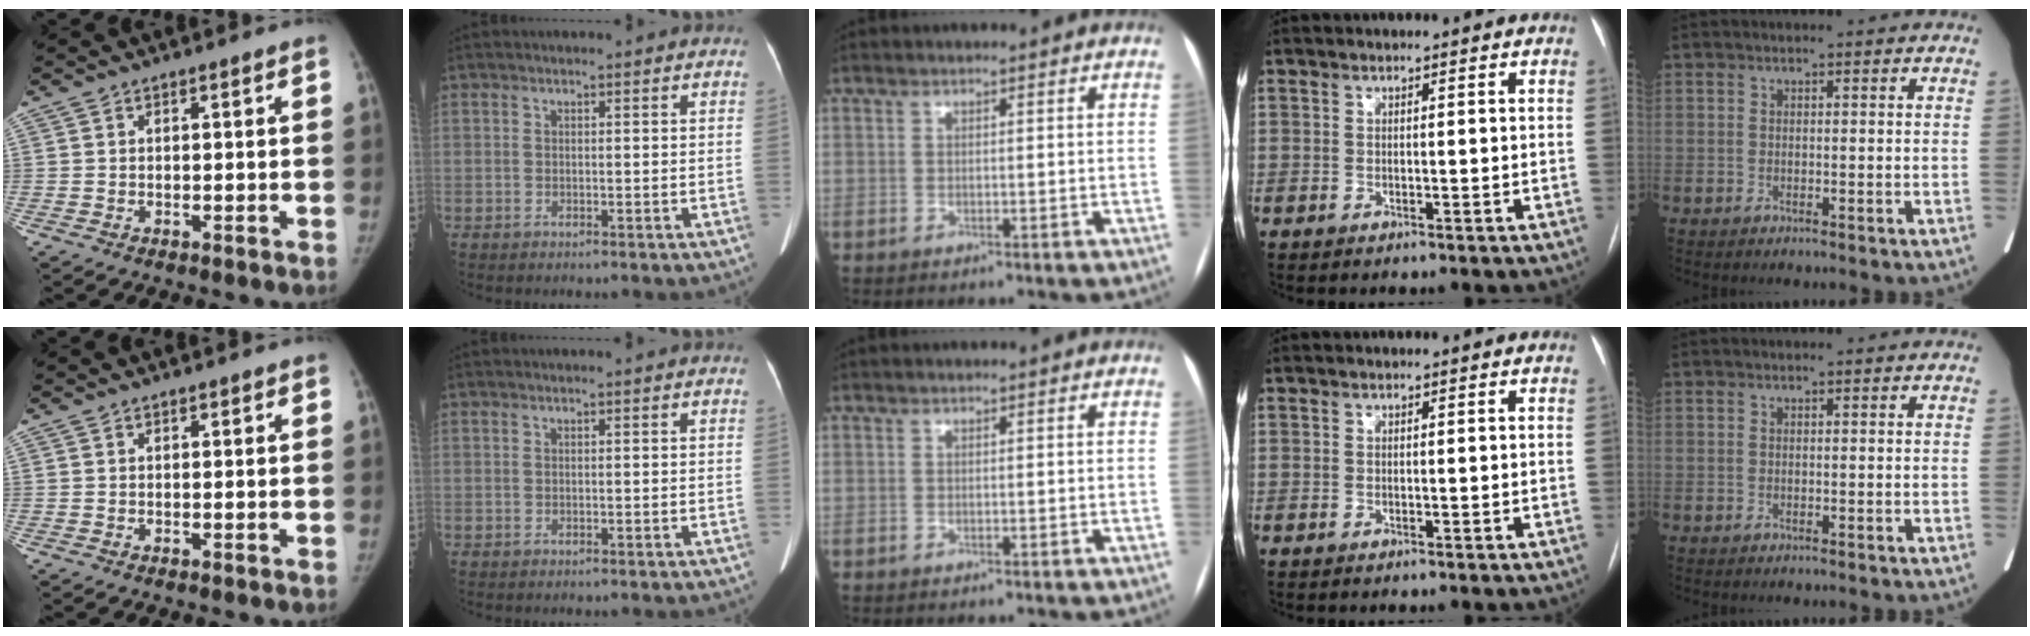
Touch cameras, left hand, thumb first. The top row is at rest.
{}